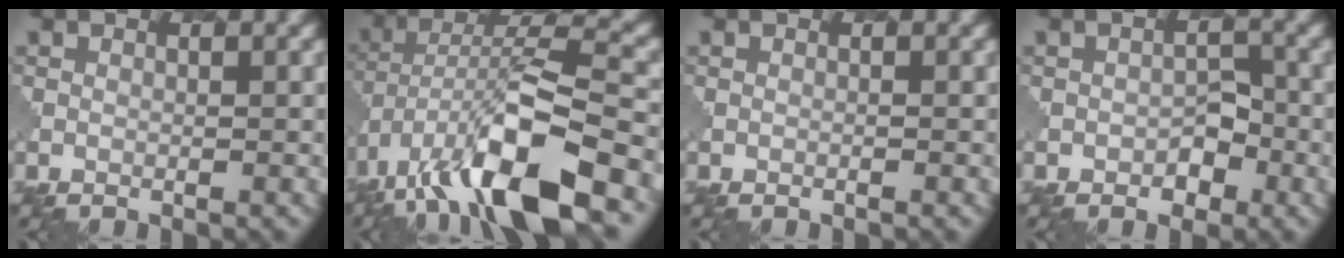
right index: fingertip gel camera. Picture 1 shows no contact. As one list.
[{"total": 12.2, "force": [-6.4, 3.8, 9.7], "torque": [-0.177, 0.010, -0.113]}, {"total": 0.0}, {"total": 2.1, "force": [-1.1, 1.4, 1.1], "torque": [-0.011, 0.005, -0.014]}]